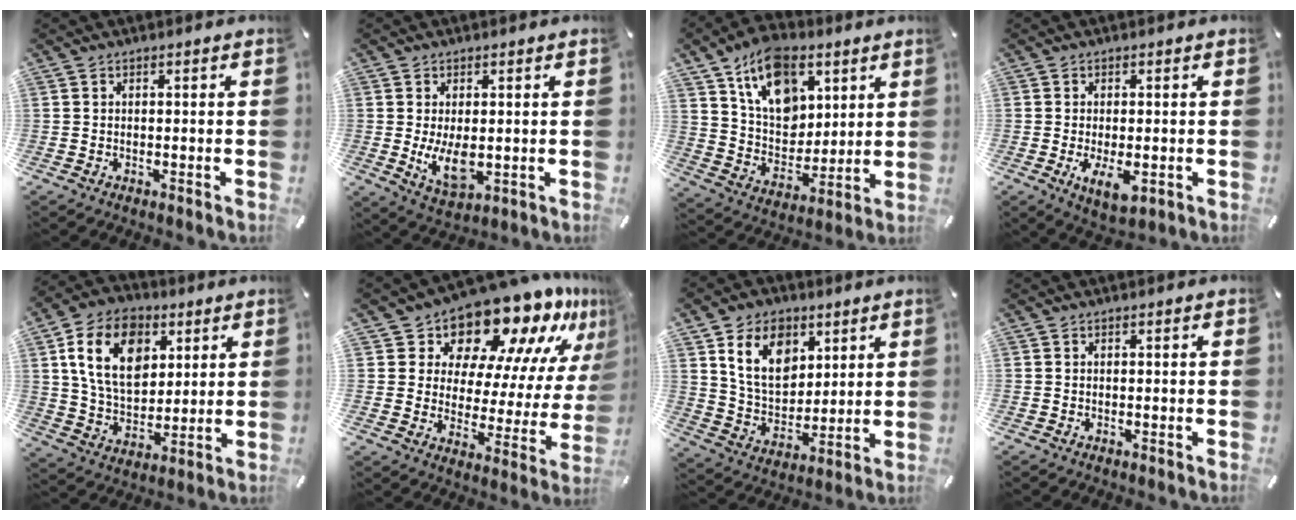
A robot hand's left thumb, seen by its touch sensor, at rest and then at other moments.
{"total": 8.2, "force": [-0.2, 4.5, 6.9], "torque": [-0.127, -0.016, -0.005]}
{"total": 15.5, "force": [8.5, 10.5, 7.5], "torque": [-0.129, -0.037, 0.163]}
{"total": 5.9, "force": [-1.2, 2.9, 5.0], "torque": [-0.090, -0.012, -0.023]}
{"total": 15.9, "force": [5.6, 11.3, 9.8], "torque": [-0.188, -0.006, 0.100]}
{"total": 16.6, "force": [14.6, 6.1, 5.0], "torque": [-0.076, -0.138, 0.240]}
{"total": 13.1, "force": [6.4, 9.4, 6.5], "torque": [-0.122, -0.019, 0.121]}
{"total": 0.0}